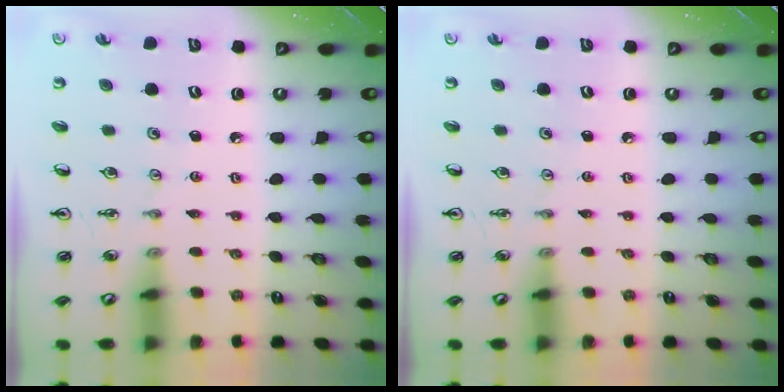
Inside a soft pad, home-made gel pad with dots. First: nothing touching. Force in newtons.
{"total": 0.0}